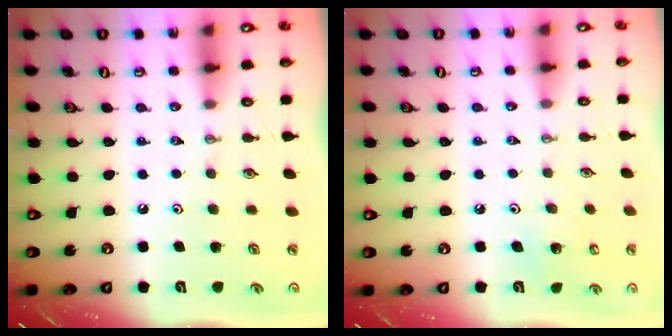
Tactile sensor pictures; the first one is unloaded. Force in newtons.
{"total": 5.0, "press": 4.9, "slide": 0.4}